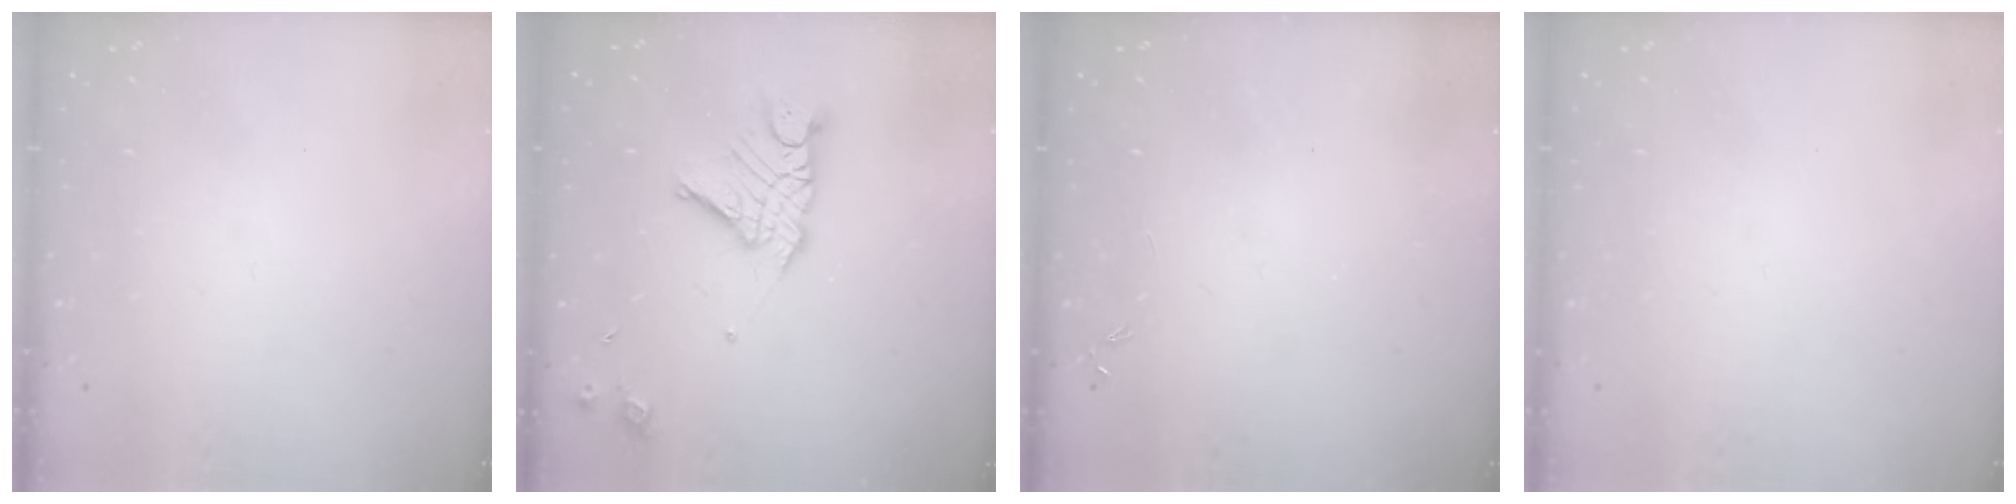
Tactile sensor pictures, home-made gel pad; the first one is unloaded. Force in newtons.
{"total": 11.9, "press": 11.9, "slide": 1.2}
{"total": 0.0}
{"total": 0.0}